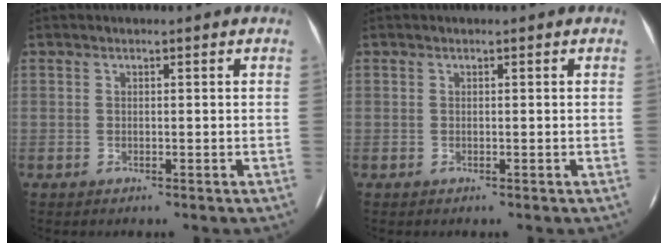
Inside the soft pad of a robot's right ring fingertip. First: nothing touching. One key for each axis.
{"total": 0.0}